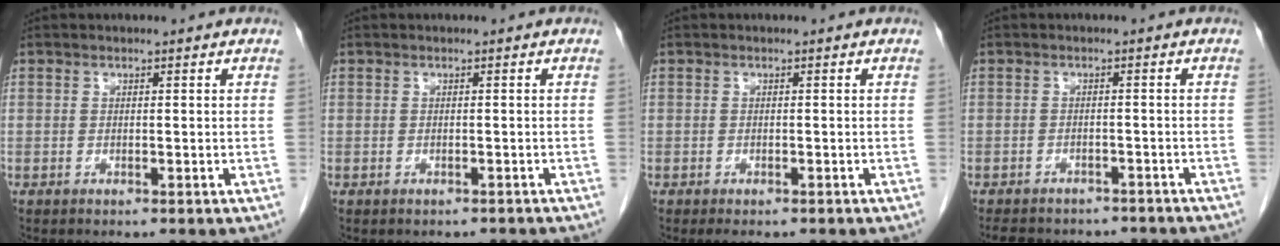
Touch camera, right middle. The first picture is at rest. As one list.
[{"total": 2.1, "force": [-1.8, 0.9, 0.4], "torque": [-0.008, 0.000, -0.021]}, {"total": 2.4, "force": [-1.9, 0.9, 1.1], "torque": [-0.014, -0.006, -0.022]}, {"total": 12.9, "force": [-11.2, 4.8, 4.2], "torque": [-0.081, 0.004, -0.126]}]